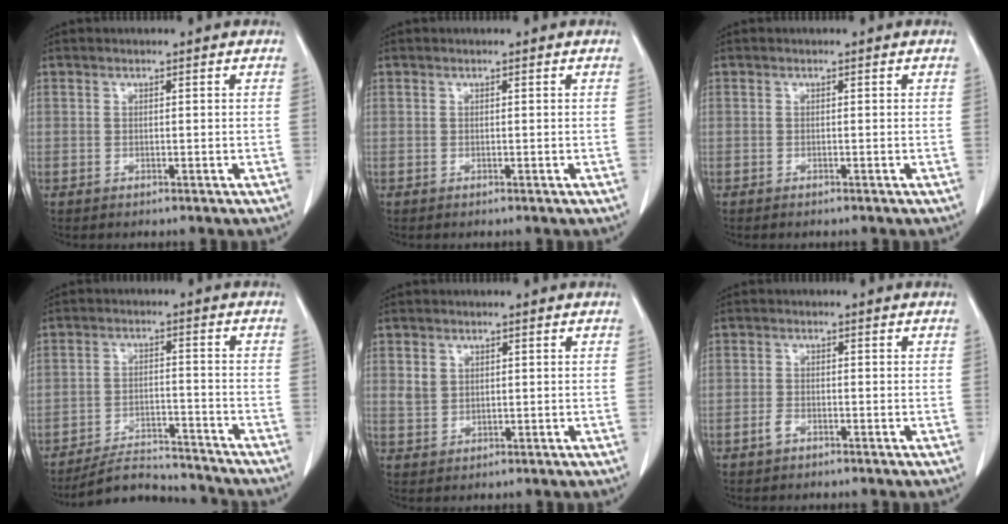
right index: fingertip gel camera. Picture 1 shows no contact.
{"total": 0.0}
{"total": 0.6, "force": [-0.5, 0.1, 0.3], "torque": [-0.008, -0.001, -0.008]}
{"total": 9.2, "force": [-9.0, 1.6, 0.8], "torque": [-0.007, 0.010, -0.143]}
{"total": 2.6, "force": [0.8, 2.2, 1.1], "torque": [-0.024, 0.005, 0.022]}
{"total": 1.6, "force": [-1.0, 0.8, 0.9], "torque": [-0.017, 0.003, -0.019]}